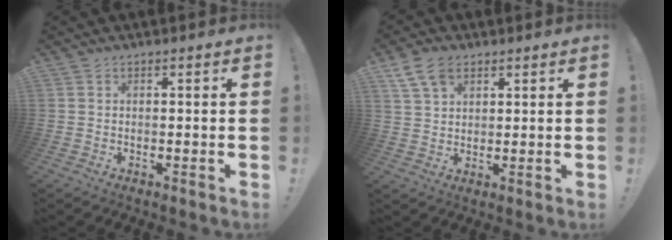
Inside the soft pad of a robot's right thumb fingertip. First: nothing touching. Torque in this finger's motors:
{"motor_torque": [0.67, 0.67, 0.04, -0.03, 0.00]}